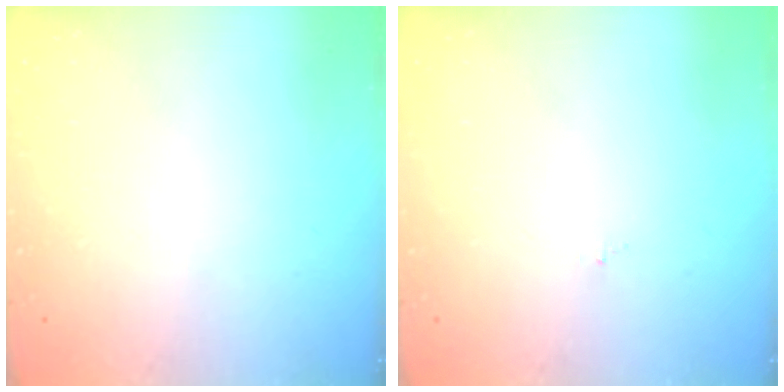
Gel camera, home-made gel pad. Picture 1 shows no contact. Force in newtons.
{"total": 0.0}